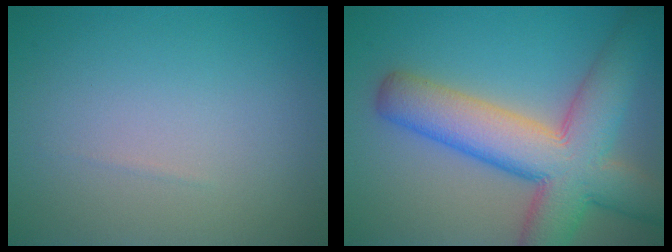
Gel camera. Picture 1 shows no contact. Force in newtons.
{"total": 10.6, "press": 10.5, "slide": 0.4}